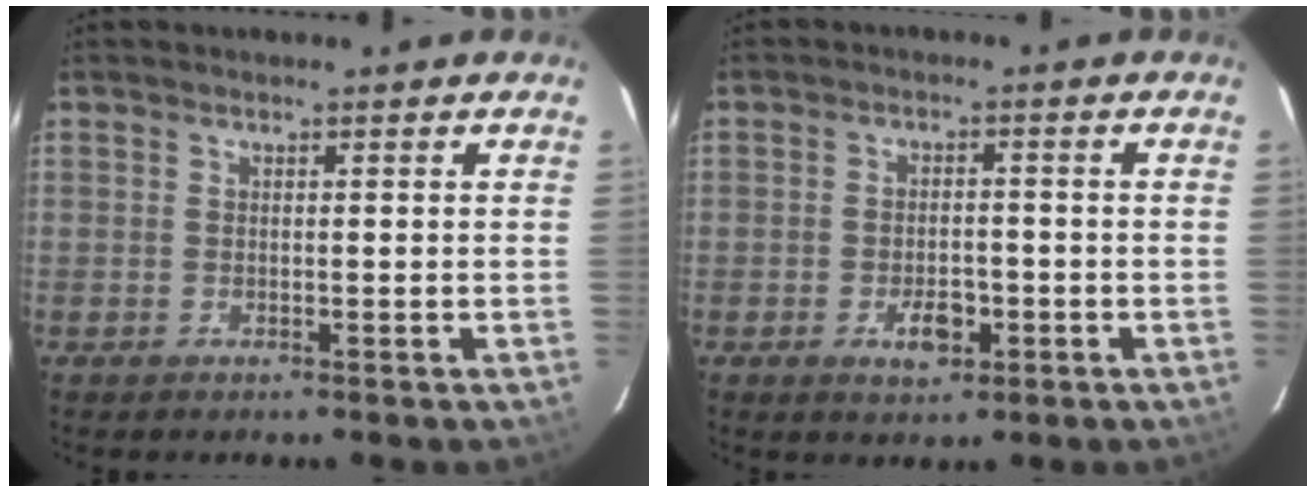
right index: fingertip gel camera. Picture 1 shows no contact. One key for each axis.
{"total": 5.1, "fx": -2.1, "fy": 2.8, "fz": 3.7, "tx": -0.069, "ty": -0.001, "tz": -0.029}